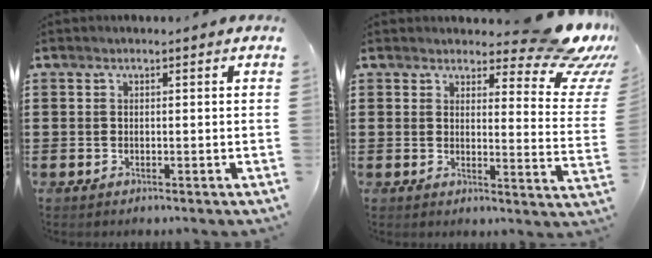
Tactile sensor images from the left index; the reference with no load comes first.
{"total": 9.9, "force": [7.8, 2.2, 5.7], "torque": [-0.079, -0.048, 0.135]}